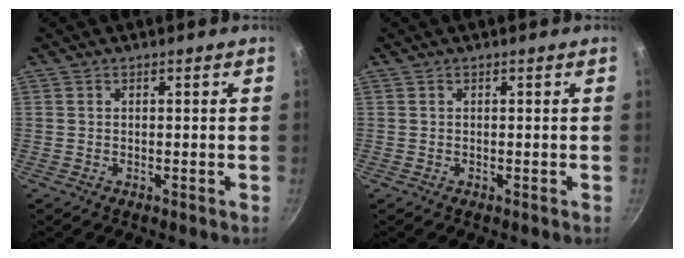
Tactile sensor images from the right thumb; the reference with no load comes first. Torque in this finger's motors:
{"motor_torque": [-0.07, 0.06, -0.04, 0.04, 0.00]}